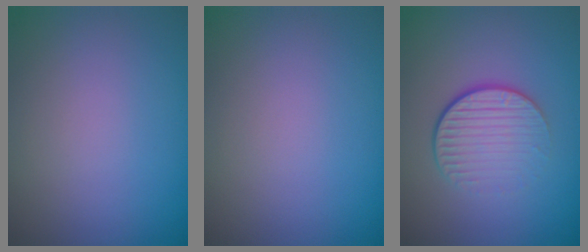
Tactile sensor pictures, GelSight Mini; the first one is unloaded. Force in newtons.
{"total": 0.0}
{"total": 4.4, "press": 2.7, "slide": 3.5}